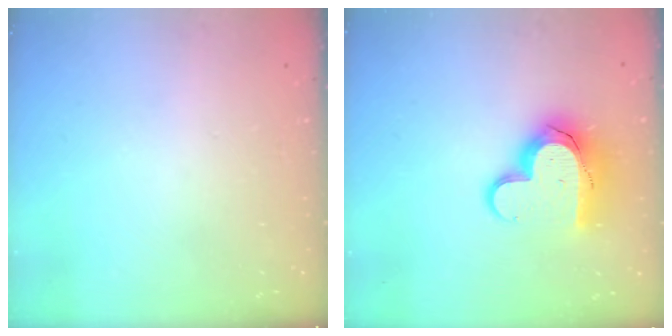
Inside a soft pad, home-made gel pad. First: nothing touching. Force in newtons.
{"total": 14.1, "press": 14.0, "slide": 1.2}